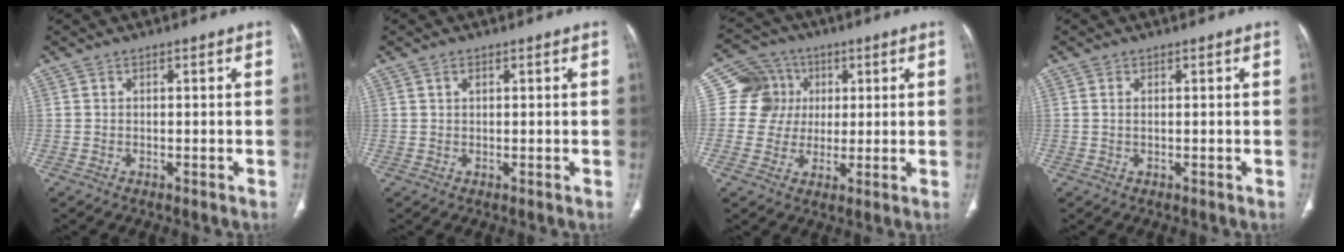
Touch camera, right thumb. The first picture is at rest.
{"total": 1.0, "force": [0.5, 0.6, 0.6], "torque": [-0.011, 0.001, 0.009]}
{"total": 9.0, "force": [1.7, 8.7, 1.6], "torque": [0.012, 0.008, 0.025]}
{"total": 0.7, "force": [0.2, 0.3, 0.6], "torque": [-0.019, 0.003, 0.007]}